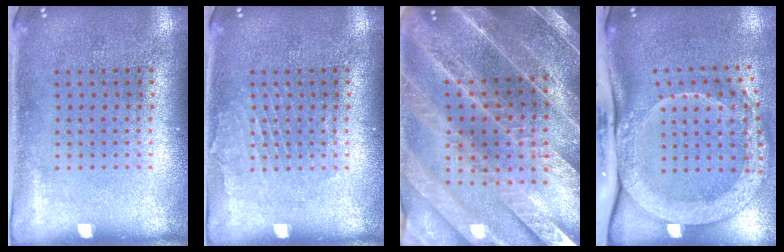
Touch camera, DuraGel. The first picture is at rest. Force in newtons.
{"total": 1.2, "press": 1.1, "slide": 0.1}
{"total": 4.0, "press": 3.7, "slide": 1.6}
{"total": 3.3, "press": 2.3, "slide": 2.3}